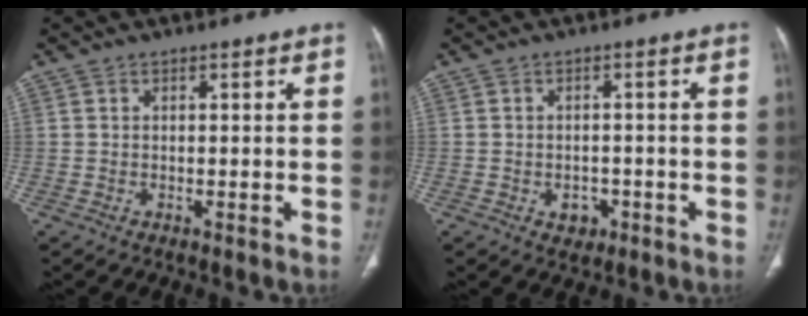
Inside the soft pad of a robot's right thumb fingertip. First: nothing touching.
{"total": 2.9, "force": [-1.2, 2.2, 1.4], "torque": [-0.007, 0.007, -0.010]}